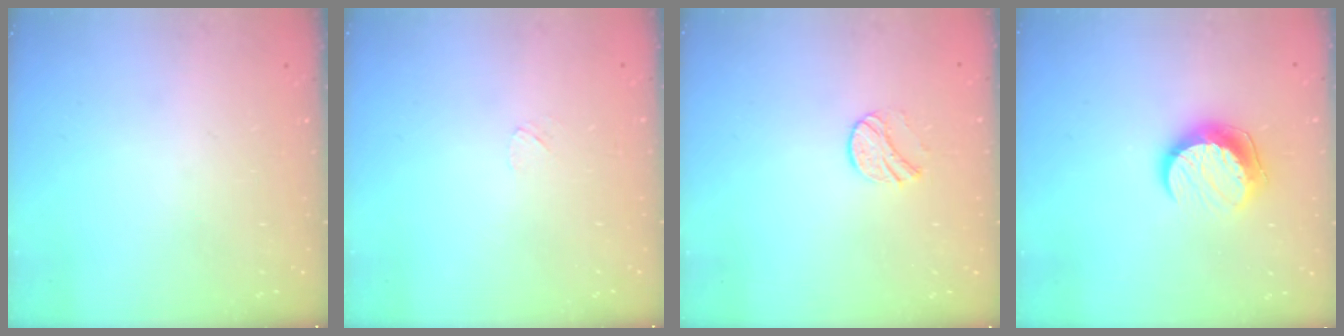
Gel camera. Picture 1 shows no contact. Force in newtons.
{"total": 3.1, "press": 3.1, "slide": 0.4}
{"total": 7.4, "press": 7.4, "slide": 0.6}
{"total": 10.1, "press": 10.0, "slide": 0.9}